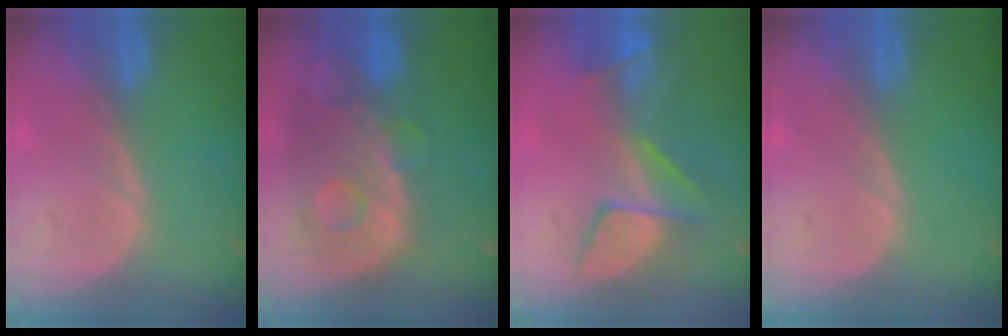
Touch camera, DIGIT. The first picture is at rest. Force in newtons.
{"total": 12.0, "press": 10.1, "slide": 6.5}
{"total": 7.8, "press": 7.5, "slide": 1.8}
{"total": 0.0}